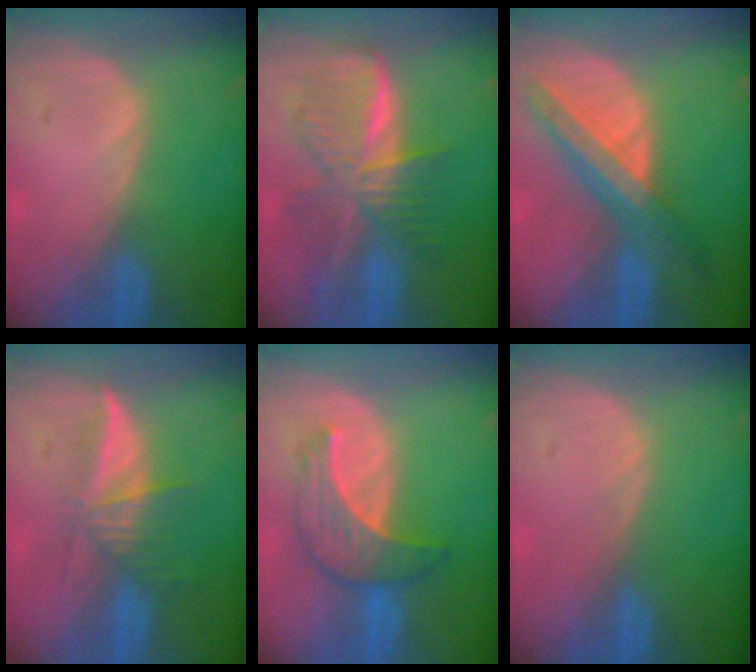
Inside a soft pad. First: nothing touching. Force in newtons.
{"total": 9.4, "press": 9.4, "slide": 0.7}
{"total": 8.5, "press": 7.5, "slide": 4.0}
{"total": 6.1, "press": 5.5, "slide": 2.5}
{"total": 6.9, "press": 6.8, "slide": 1.0}
{"total": 0.0}